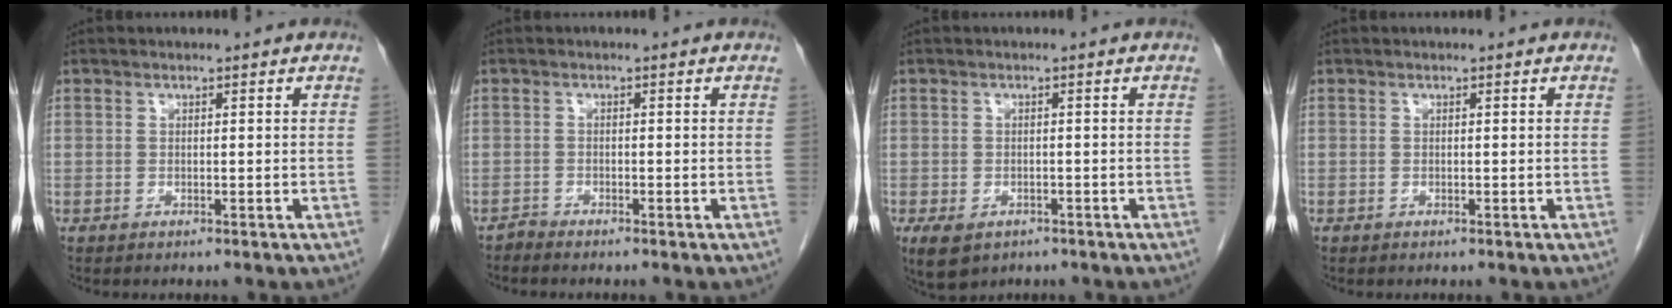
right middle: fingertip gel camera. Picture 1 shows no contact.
{"total": 0.9, "force": [-0.9, -0.1, -0.2], "torque": [0.002, -0.004, -0.020]}
{"total": 4.8, "force": [-2.9, 2.9, 2.3], "torque": [-0.044, -0.006, -0.040]}
{"total": 0.0}